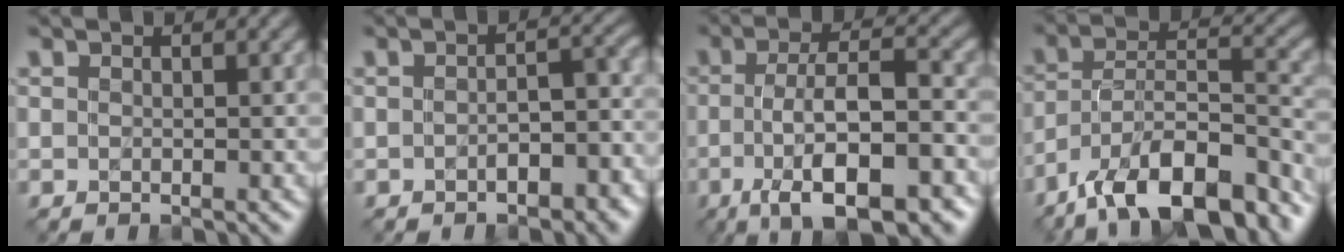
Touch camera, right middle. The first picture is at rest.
{"total": 4.5, "force": [-2.0, 2.0, 3.5], "torque": [-0.044, 0.005, -0.025]}
{"total": 10.0, "force": [-3.9, 3.3, 8.6], "torque": [-0.145, 0.001, -0.061]}
{"total": 14.3, "force": [-11.1, 4.9, 7.5], "torque": [-0.134, 0.004, -0.175]}